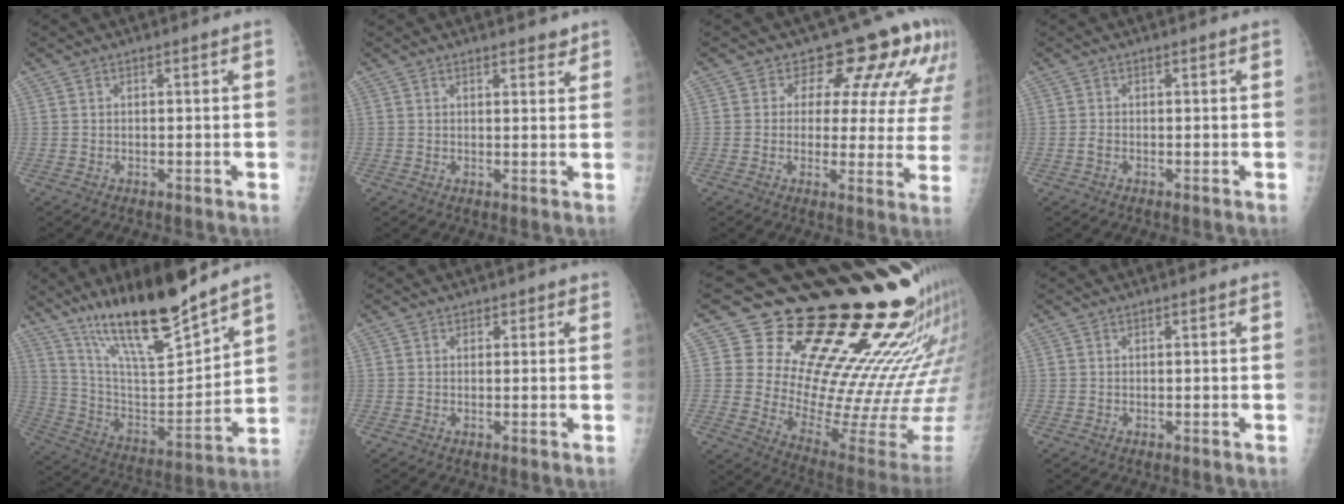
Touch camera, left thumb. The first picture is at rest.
{"total": 3.4, "force": [2.8, 1.1, 1.6], "torque": [-0.005, -0.013, 0.037]}
{"total": 12.9, "force": [8.8, 6.6, 6.8], "torque": [-0.036, -0.043, 0.081]}
{"total": 0.9, "force": [0.1, 0.4, 0.8], "torque": [-0.011, 0.001, 0.000]}
{"total": 22.0, "force": [16.9, 4.0, 13.5], "torque": [-0.207, -0.088, 0.302]}
{"total": 1.2, "force": [0.8, 0.8, 0.1], "torque": [0.018, -0.005, 0.006]}
{"total": 28.5, "force": [19.8, 8.7, 18.6], "torque": [-0.233, -0.142, 0.288]}
{"total": 0.0}